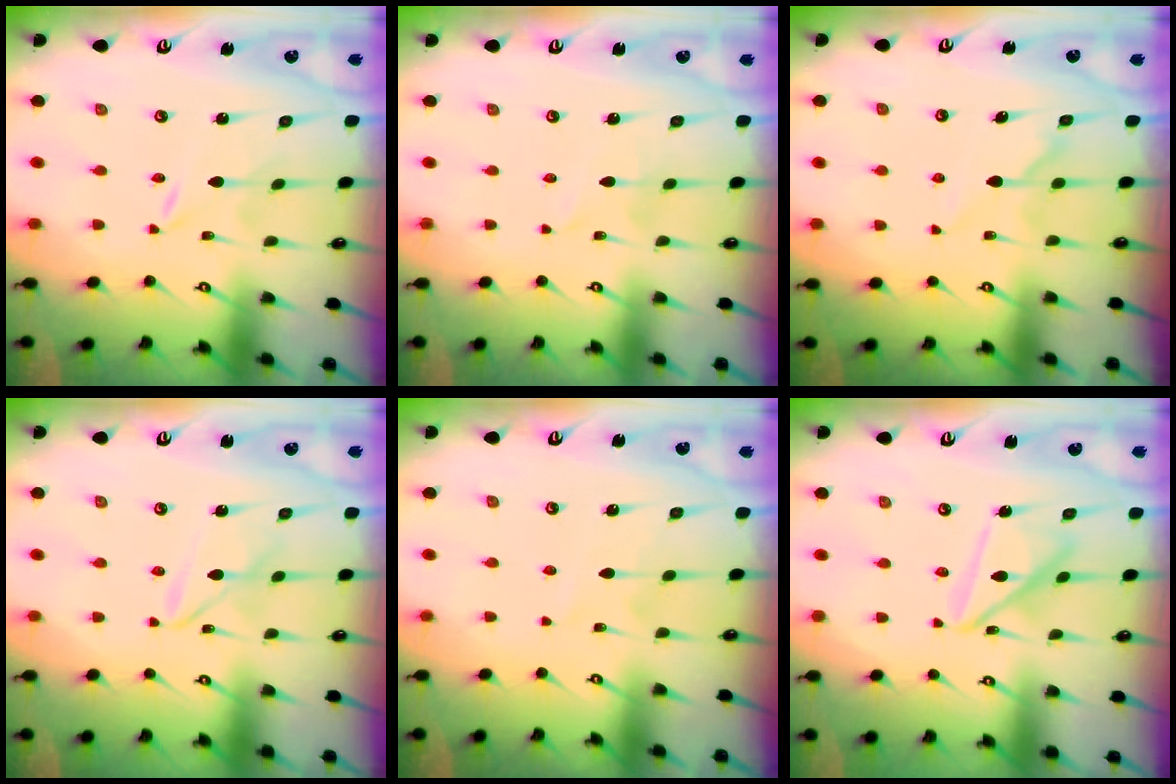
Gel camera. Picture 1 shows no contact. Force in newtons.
{"total": 1.9, "press": 1.9, "slide": 0.2}
{"total": 7.6, "press": 7.5, "slide": 0.6}
{"total": 6.6, "press": 6.6, "slide": 0.5}
{"total": 3.7, "press": 3.7, "slide": 0.4}
{"total": 12.3, "press": 12.2, "slide": 1.0}